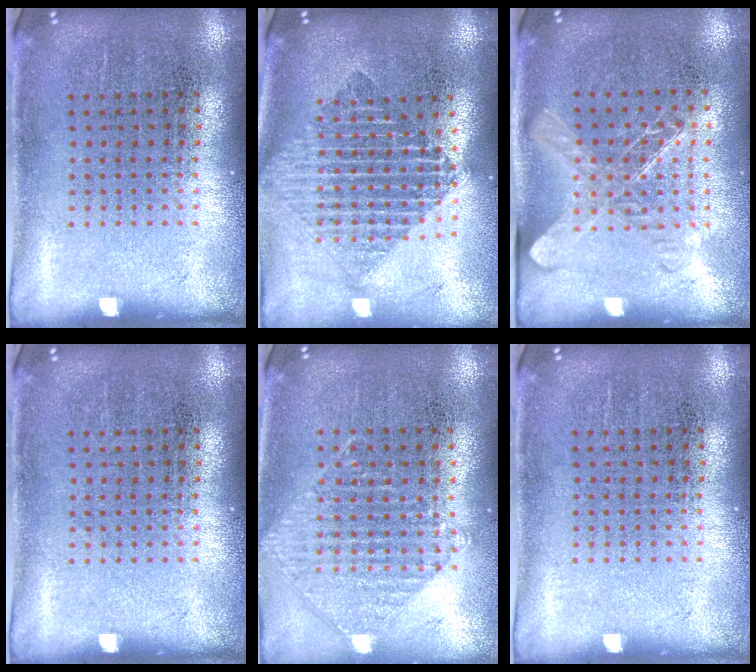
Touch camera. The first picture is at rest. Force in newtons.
{"total": 1.9, "press": 1.5, "slide": 1.1}
{"total": 1.4, "press": 1.2, "slide": 0.7}
{"total": 0.0}
{"total": 0.9, "press": 0.9, "slide": 0.1}
{"total": 0.0}